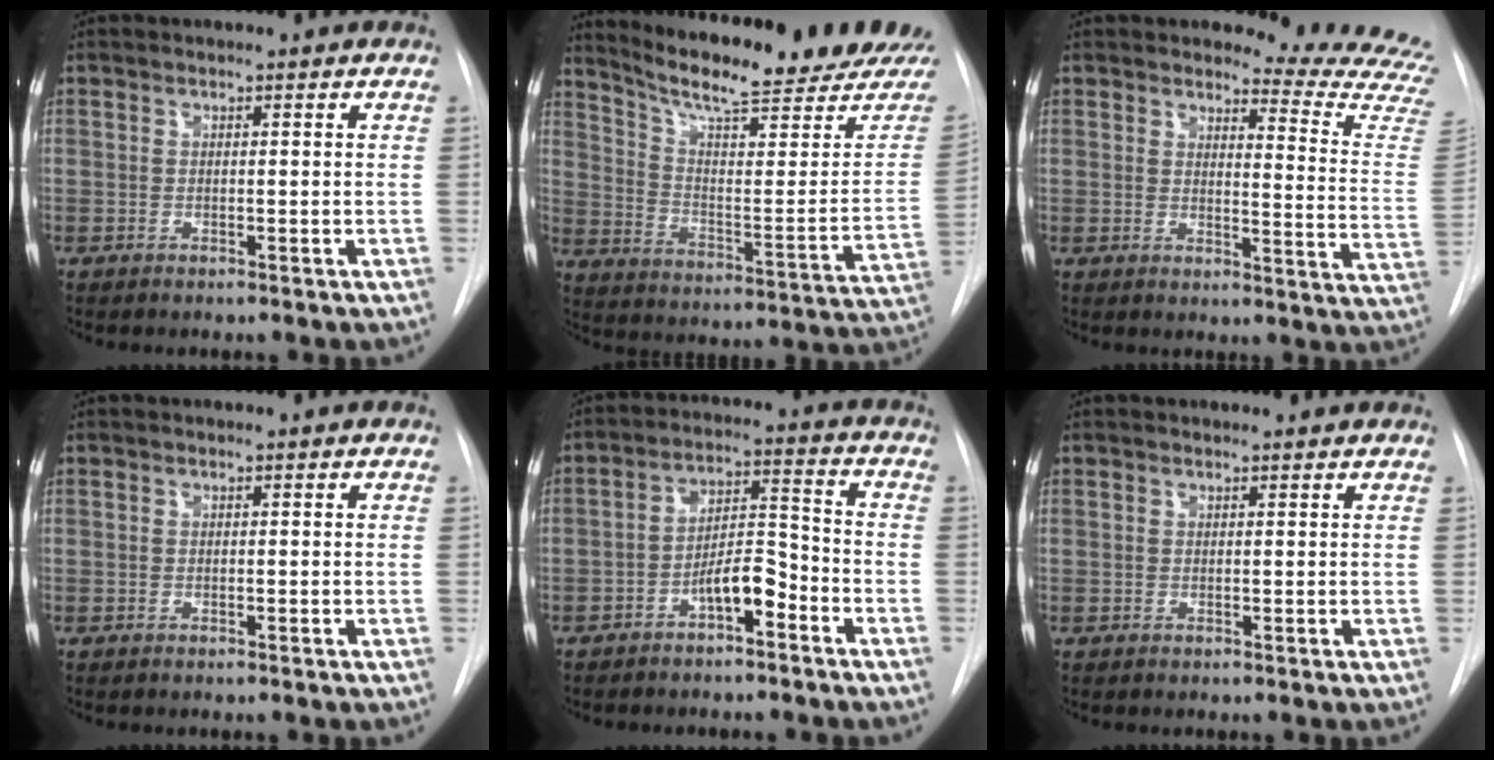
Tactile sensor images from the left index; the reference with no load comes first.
{"total": 22.1, "force": [19.6, 1.0, 10.1], "torque": [-0.156, -0.072, 0.270]}
{"total": 15.0, "force": [14.9, 0.3, 2.2], "torque": [-0.005, -0.154, 0.137]}
{"total": 0.0}
{"total": 6.3, "force": [-3.7, 1.9, 4.8], "torque": [-0.086, 0.024, -0.061]}
{"total": 2.4, "force": [2.3, 0.4, 0.4], "torque": [-0.011, 0.014, 0.024]}